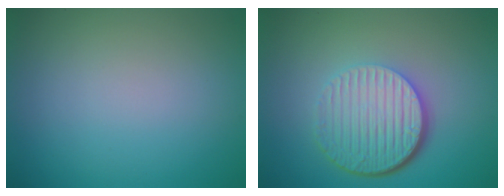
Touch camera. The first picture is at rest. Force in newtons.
{"total": 6.7, "press": 4.4, "slide": 5.0}